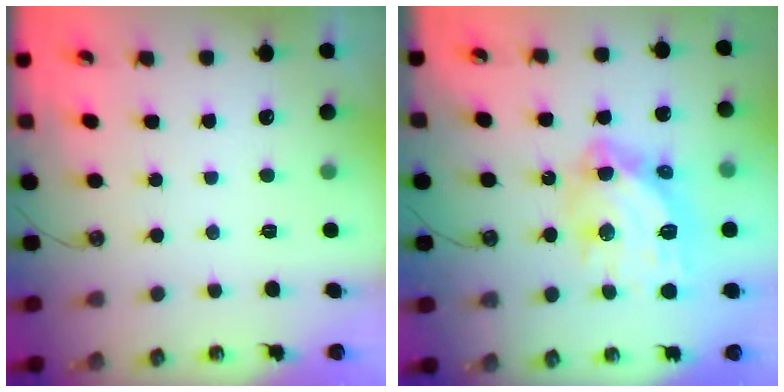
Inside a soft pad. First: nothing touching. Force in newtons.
{"total": 16.6, "press": 16.6, "slide": 1.4}